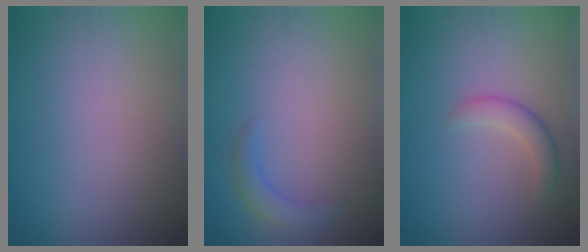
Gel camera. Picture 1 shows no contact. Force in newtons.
{"total": 1.7, "press": 1.7, "slide": 0.2}
{"total": 2.2, "press": 2.2, "slide": 0.1}